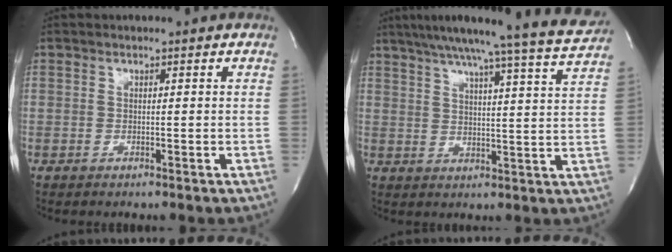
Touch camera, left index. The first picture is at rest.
{"total": 18.1, "force": [16.5, -1.5, 7.2], "torque": [-0.119, -0.043, 0.211]}